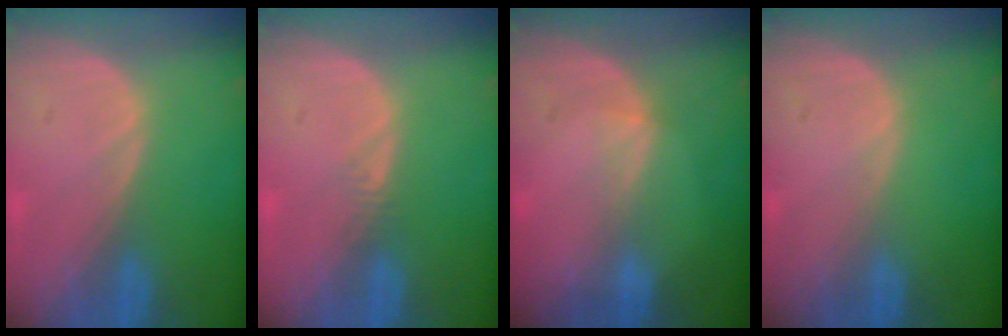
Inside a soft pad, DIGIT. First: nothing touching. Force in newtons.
{"total": 0.9, "press": 0.8, "slide": 0.4}
{"total": 1.7, "press": 1.3, "slide": 1.1}
{"total": 0.0}